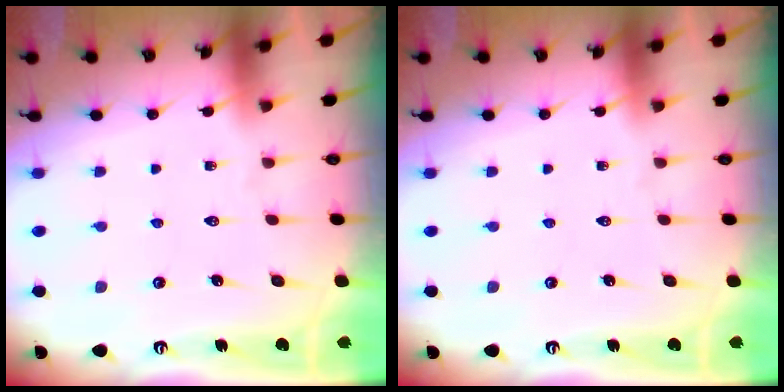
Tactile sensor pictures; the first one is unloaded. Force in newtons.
{"total": 0.0}